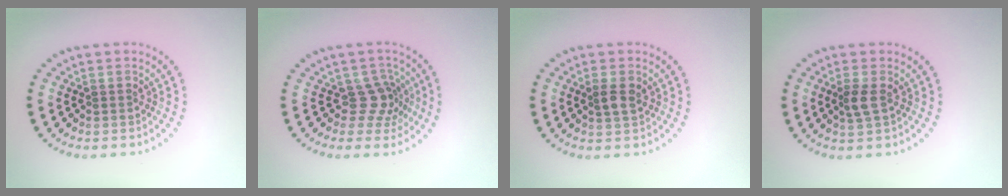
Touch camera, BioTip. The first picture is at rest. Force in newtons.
{"total": 2.7, "press": 2.0, "slide": 1.8}
{"total": 1.8, "press": 1.8, "slide": 0.4}
{"total": 1.5, "press": 1.4, "slide": 0.5}